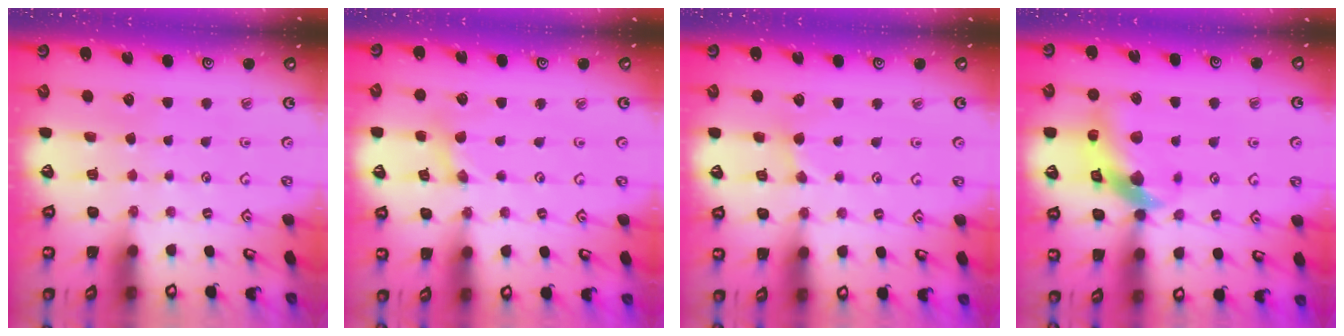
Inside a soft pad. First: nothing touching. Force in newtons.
{"total": 2.3, "press": 2.3, "slide": 0.2}
{"total": 1.6, "press": 1.5, "slide": 0.2}
{"total": 12.1, "press": 12.0, "slide": 1.7}